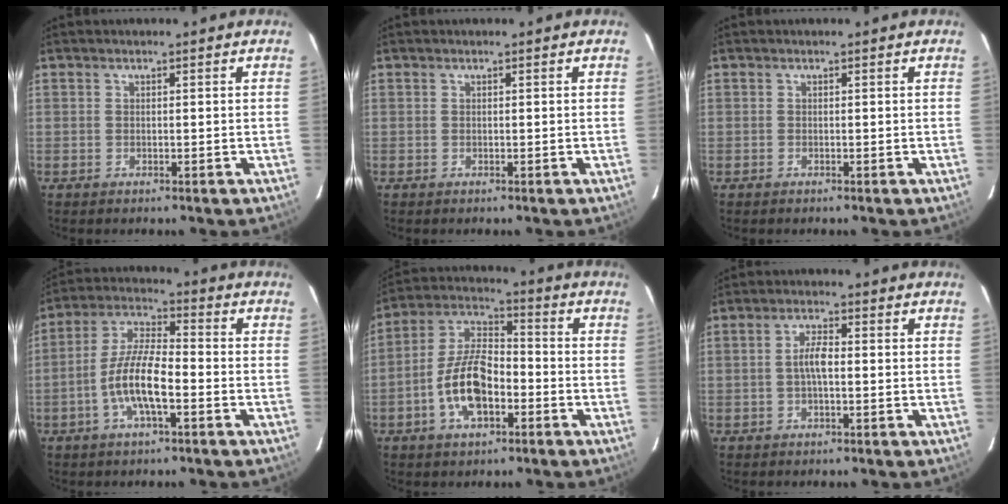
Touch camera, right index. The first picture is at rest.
{"total": 0.0}
{"total": 0.0}
{"total": 10.3, "force": [-3.7, 2.7, 9.2], "torque": [-0.191, 0.005, -0.072]}
{"total": 12.4, "force": [-4.5, 5.9, 9.9], "torque": [-0.202, 0.016, -0.079]}
{"total": 3.4, "force": [-0.4, 1.0, 3.3], "torque": [-0.065, 0.007, -0.008]}